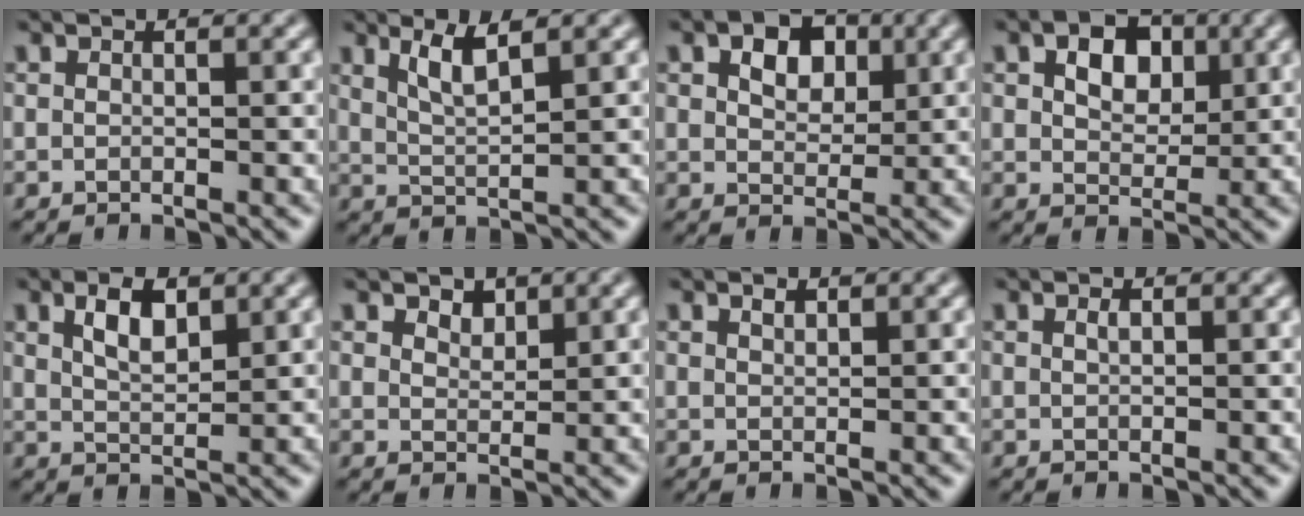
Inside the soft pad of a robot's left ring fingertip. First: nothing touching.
{"total": 2.9, "force": [1.8, 0.6, 2.2], "torque": [-0.040, -0.004, 0.037]}
{"total": 4.3, "force": [1.7, 2.8, 2.8], "torque": [-0.042, 0.004, 0.019]}
{"total": 4.4, "force": [1.6, 2.9, 2.9], "torque": [-0.048, 0.003, 0.019]}
{"total": 3.2, "force": [1.6, 1.4, 2.4], "torque": [-0.049, 0.003, 0.032]}
{"total": 1.6, "force": [1.2, 0.8, 0.6], "torque": [-0.010, -0.002, 0.020]}
{"total": 0.8, "force": [0.7, 0.3, 0.4], "torque": [-0.009, -0.001, 0.013]}
{"total": 0.6, "force": [0.3, 0.2, 0.4], "torque": [-0.010, 0.002, 0.006]}